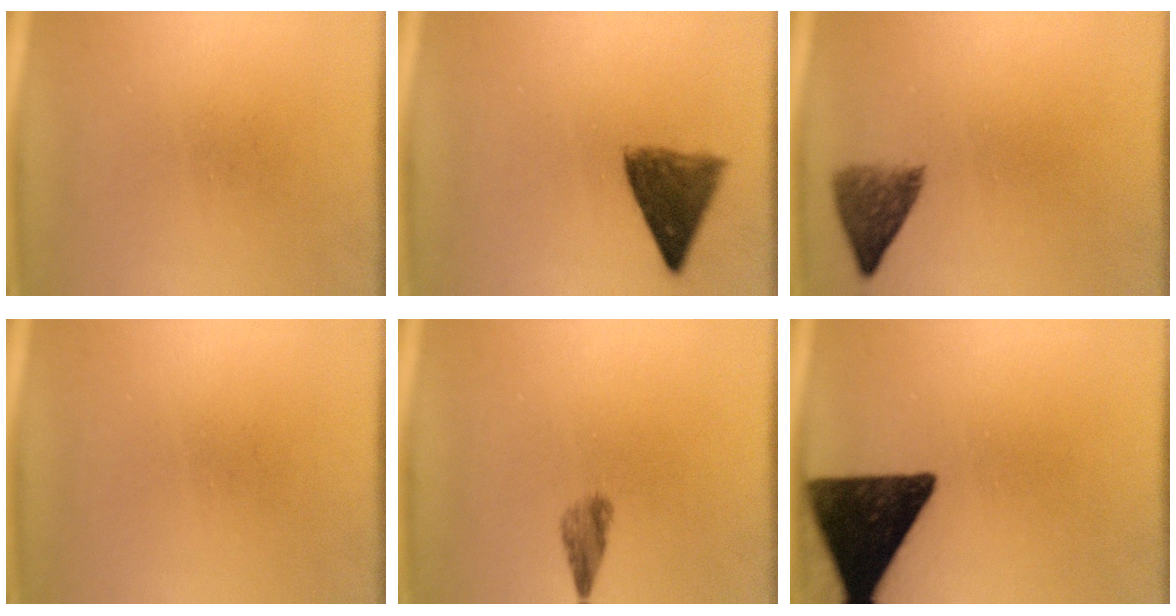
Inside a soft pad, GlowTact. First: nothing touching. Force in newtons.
{"total": 7.2}
{"total": 4.5}
{"total": 0.0}
{"total": 2.2}
{"total": 16.3}